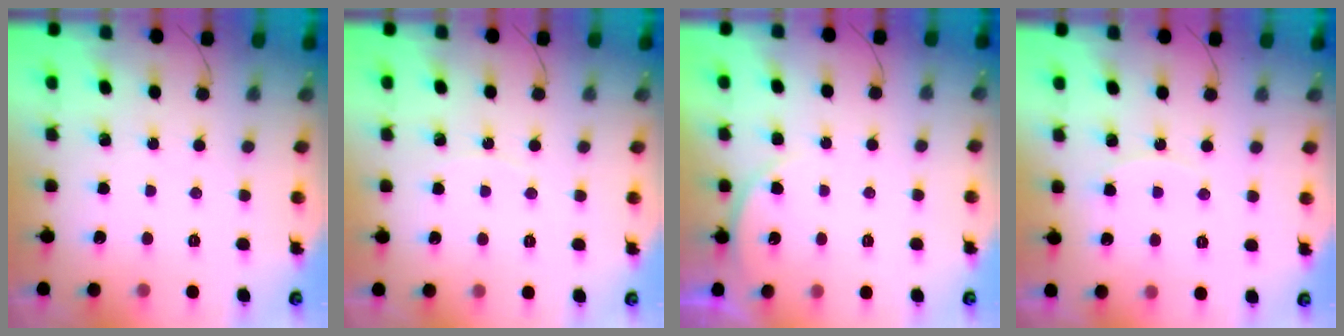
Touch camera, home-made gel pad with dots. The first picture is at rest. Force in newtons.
{"total": 4.4, "press": 3.7, "slide": 2.5}
{"total": 5.0, "press": 5.0, "slide": 0.6}
{"total": 6.1, "press": 6.1, "slide": 0.4}